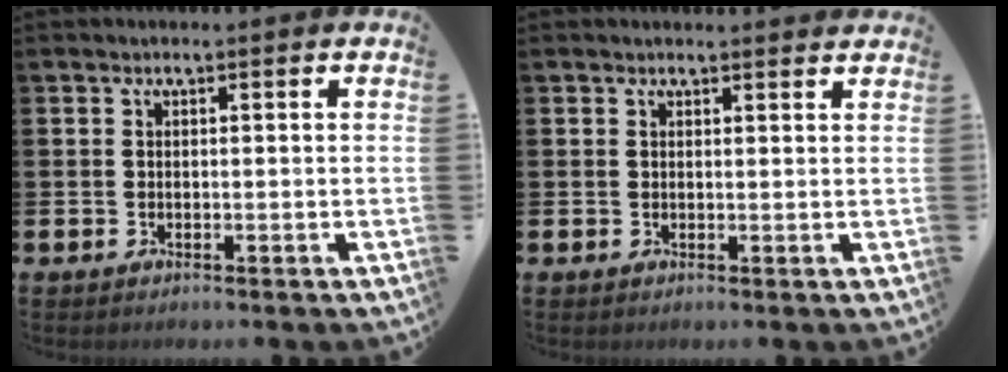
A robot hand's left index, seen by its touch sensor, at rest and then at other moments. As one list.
[{"total": 1.0, "force": [1.0, 0.1, 0.1], "torque": [0.003, -0.002, 0.018]}]